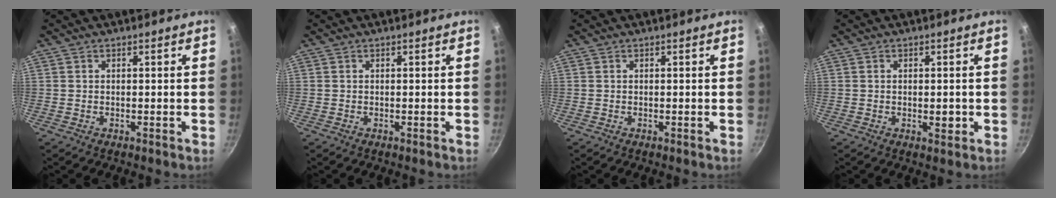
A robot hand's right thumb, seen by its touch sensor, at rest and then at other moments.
{"total": 0.0}
{"total": 0.0}
{"total": 2.0, "force": [-0.3, 0.9, 1.7], "torque": [-0.023, -0.003, -0.003]}